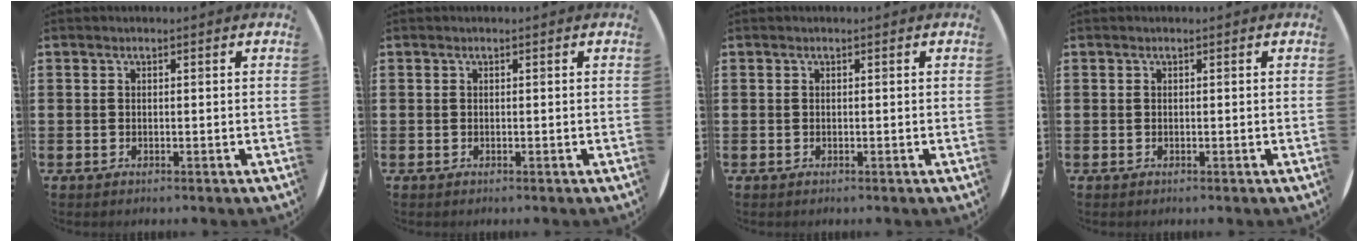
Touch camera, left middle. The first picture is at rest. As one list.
[{"total": 0.0}, {"total": 0.0}, {"total": 0.0}]